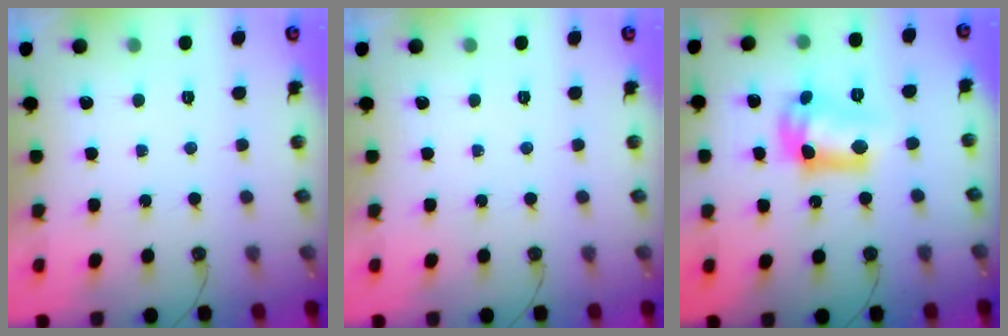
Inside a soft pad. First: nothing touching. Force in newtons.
{"total": 0.0}
{"total": 13.0, "press": 12.9, "slide": 1.1}